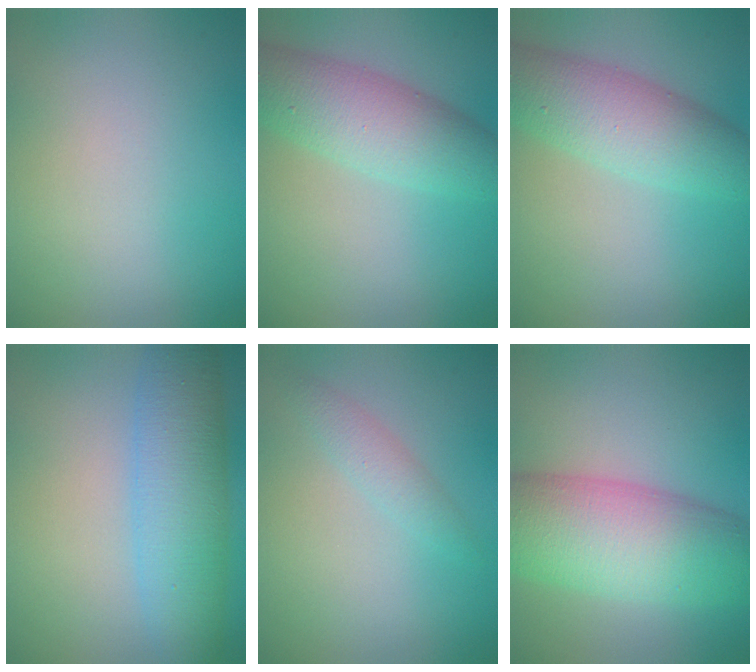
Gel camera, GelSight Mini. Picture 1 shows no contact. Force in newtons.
{"total": 5.9, "press": 5.9, "slide": 0.2}
{"total": 5.9, "press": 5.9, "slide": 0.2}
{"total": 6.6, "press": 6.6, "slide": 0.1}
{"total": 1.5, "press": 1.5, "slide": 0.0}
{"total": 10.0, "press": 10.0, "slide": 0.3}